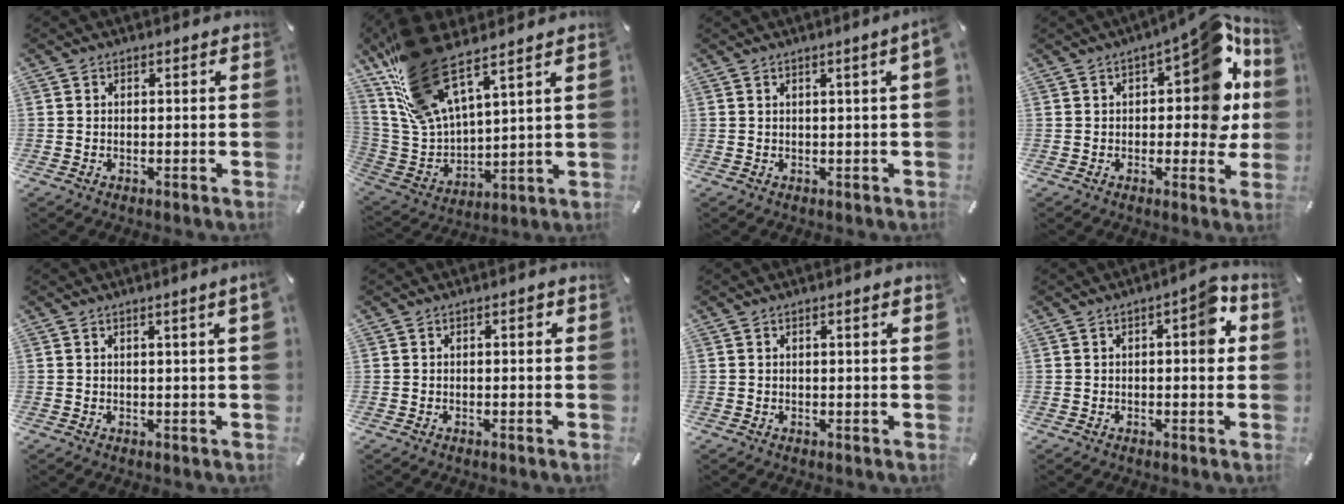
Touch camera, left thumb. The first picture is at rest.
{"total": 18.3, "force": [13.1, 7.0, 10.7], "torque": [-0.237, -0.082, 0.235]}
{"total": 2.3, "force": [0.7, -0.1, 2.1], "torque": [-0.038, -0.003, 0.011]}
{"total": 16.8, "force": [3.9, 8.1, 14.2], "torque": [-0.159, -0.022, 0.059]}
{"total": 2.0, "force": [1.0, -0.3, 1.7], "torque": [-0.030, -0.003, 0.016]}
{"total": 0.7, "force": [0.2, 0.5, 0.5], "torque": [-0.010, 0.005, 0.002]}
{"total": 1.0, "force": [0.4, 0.0, 0.9], "torque": [-0.016, 0.000, 0.007]}
{"total": 6.7, "force": [1.0, 2.6, 6.1], "torque": [-0.059, -0.005, 0.003]}